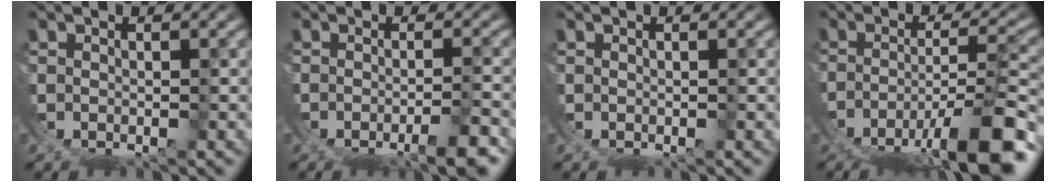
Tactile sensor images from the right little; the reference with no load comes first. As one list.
[{"total": 4.4, "force": [-2.8, 1.4, 3.1], "torque": [-0.042, -0.014, -0.032]}, {"total": 0.0}, {"total": 9.4, "force": [-5.2, 3.2, 7.2], "torque": [-0.111, -0.021, -0.059]}]